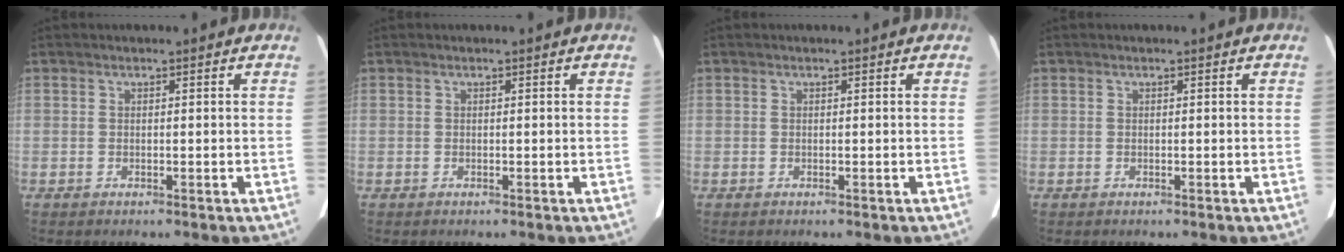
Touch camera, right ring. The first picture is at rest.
{"total": 0.0}
{"total": 0.0}
{"total": 0.0}